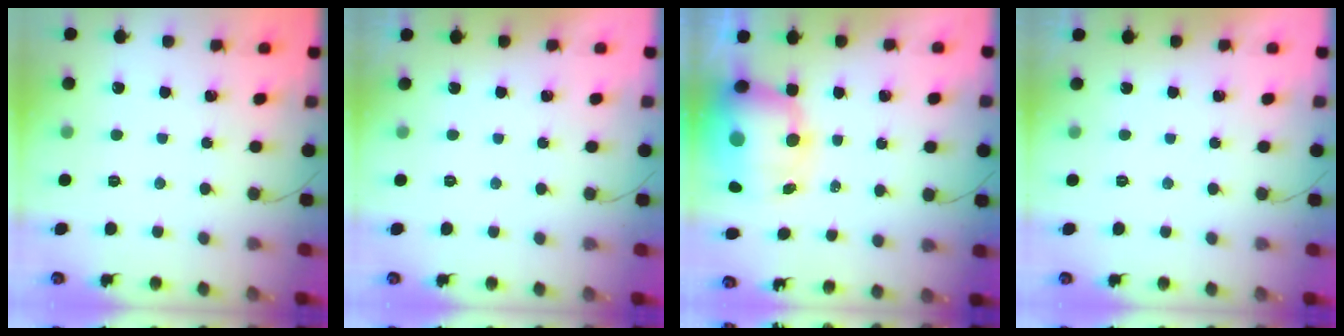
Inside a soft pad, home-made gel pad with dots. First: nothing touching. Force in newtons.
{"total": 0.0}
{"total": 12.6, "press": 12.1, "slide": 3.4}
{"total": 0.0}